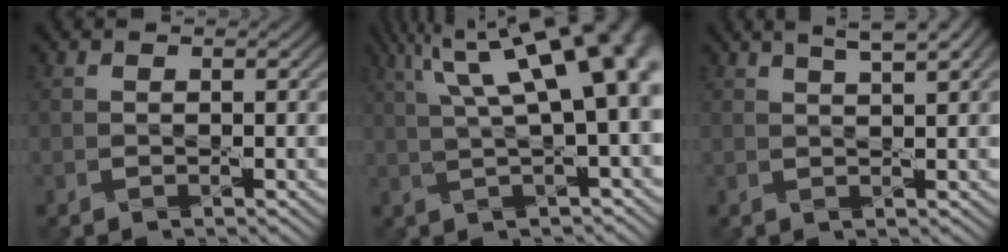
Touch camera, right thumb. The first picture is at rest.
{"total": 15.8, "force": [6.0, 4.8, 13.8], "torque": [-0.195, 0.044, 0.097]}
{"total": 4.4, "force": [2.6, 0.9, 3.4], "torque": [-0.047, 0.012, 0.031]}